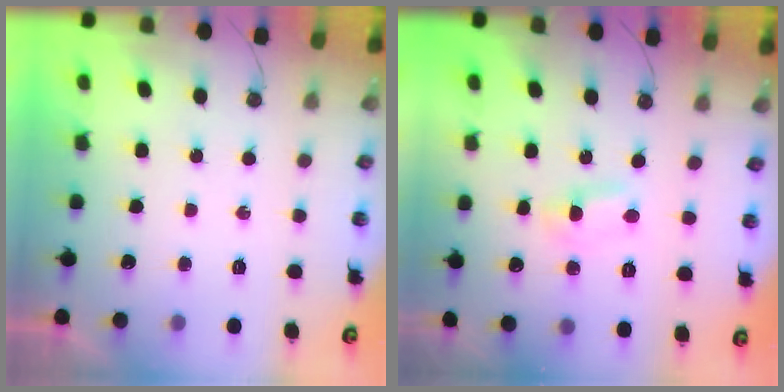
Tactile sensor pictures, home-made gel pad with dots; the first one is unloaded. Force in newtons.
{"total": 1.3, "press": 1.3, "slide": 0.2}